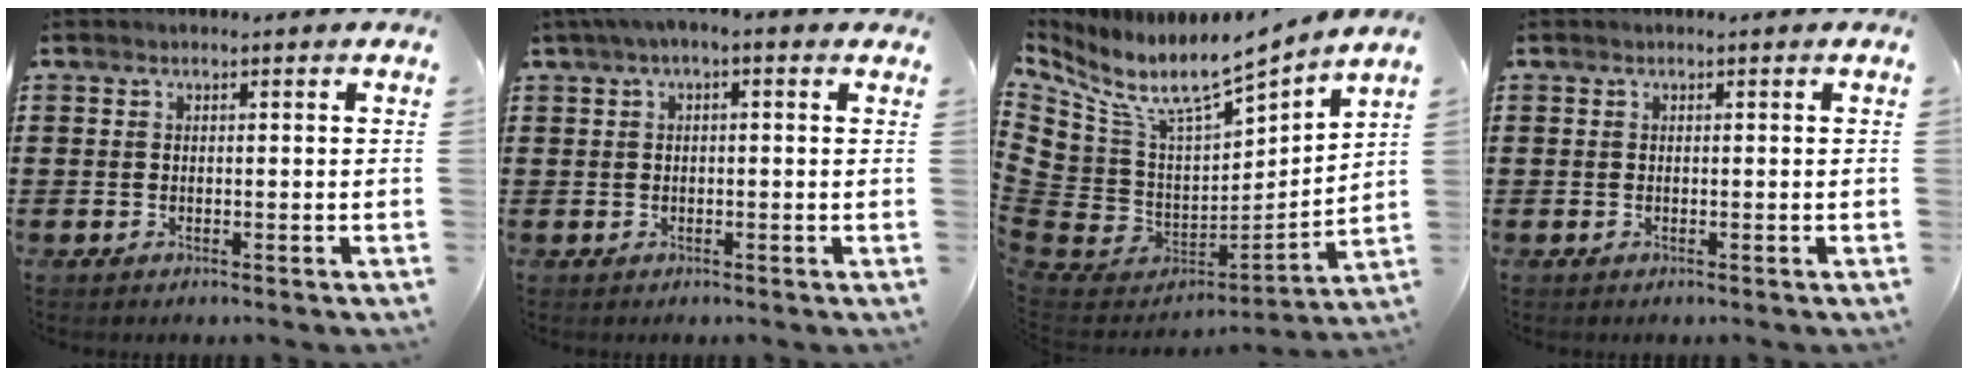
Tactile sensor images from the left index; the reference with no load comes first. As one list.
[{"total": 1.8, "force": [-0.3, 0.5, 1.7], "torque": [-0.036, 0.001, -0.011]}, {"total": 8.1, "force": [6.2, 3.2, 4.1], "torque": [-0.108, -0.047, 0.107]}, {"total": 0.0}]